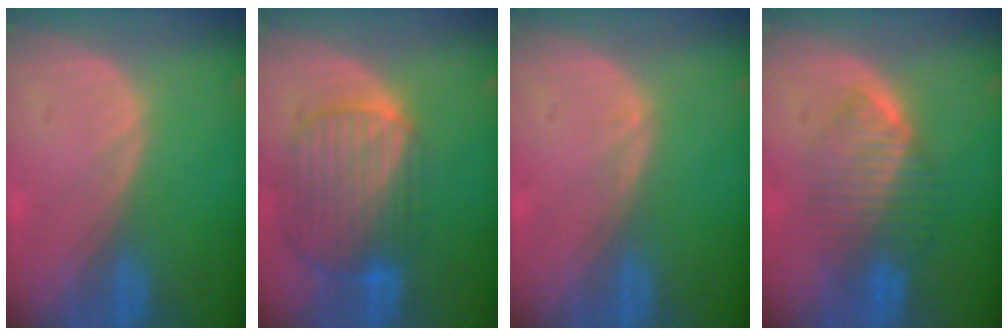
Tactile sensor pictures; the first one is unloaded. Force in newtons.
{"total": 10.3, "press": 8.7, "slide": 5.6}
{"total": 0.8, "press": 0.7, "slide": 0.1}
{"total": 6.7, "press": 6.7, "slide": 0.3}